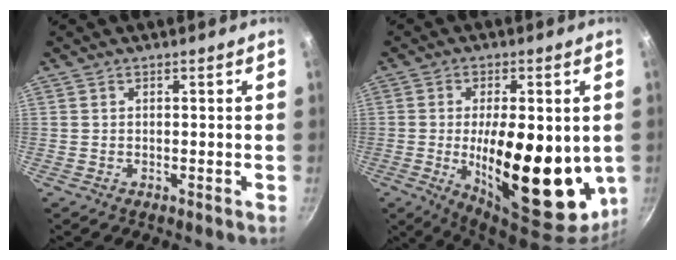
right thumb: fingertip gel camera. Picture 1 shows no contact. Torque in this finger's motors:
{"motor_torque": [2.54, 2.47, 2.77, 0.00, 0.62]}